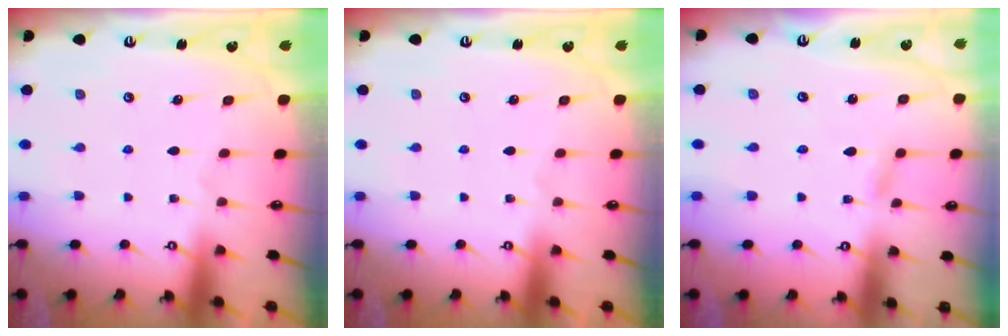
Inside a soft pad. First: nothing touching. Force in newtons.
{"total": 0.0}
{"total": 1.7, "press": 1.7, "slide": 0.1}